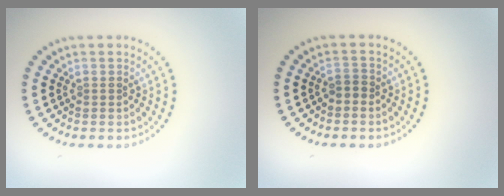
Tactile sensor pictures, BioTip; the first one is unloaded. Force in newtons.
{"total": 0.8, "press": 0.7, "slide": 0.4}